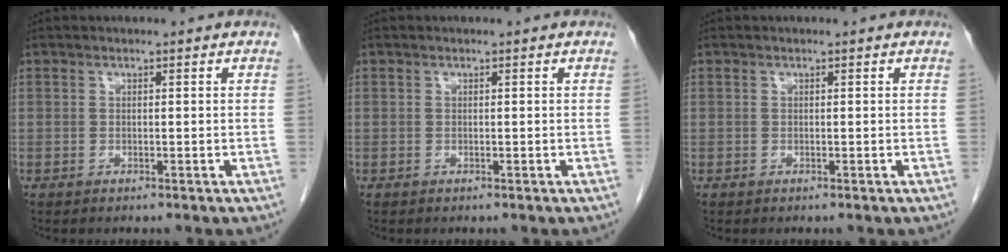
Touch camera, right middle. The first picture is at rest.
{"total": 0.0}
{"total": 0.0}